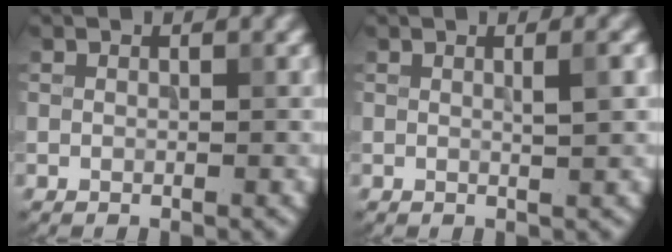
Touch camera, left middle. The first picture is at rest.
{"total": 2.0, "force": [0.4, 0.4, 1.9], "torque": [-0.022, 0.006, 0.004]}